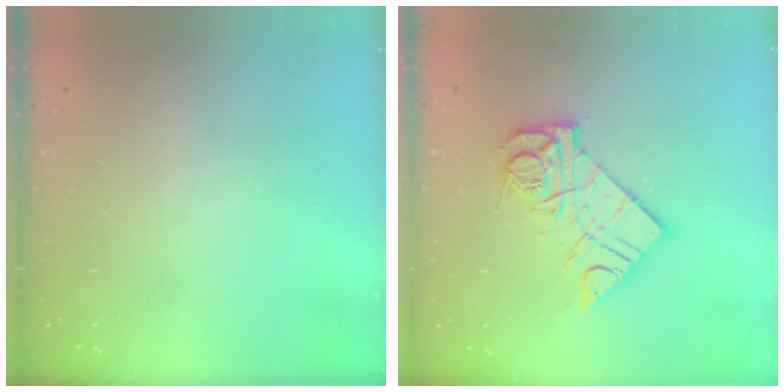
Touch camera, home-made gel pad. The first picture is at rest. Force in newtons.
{"total": 13.7, "press": 13.7, "slide": 1.4}